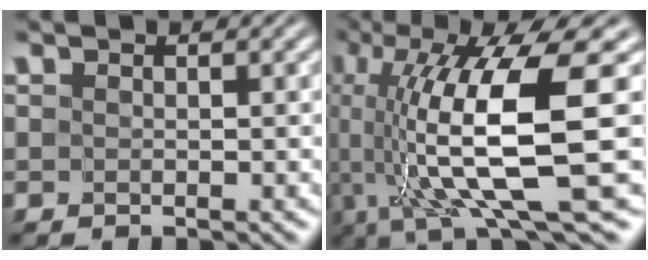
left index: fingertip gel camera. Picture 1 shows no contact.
{"total": 12.4, "force": [-0.6, 2.4, 12.2], "torque": [-0.208, 0.002, 0.004]}